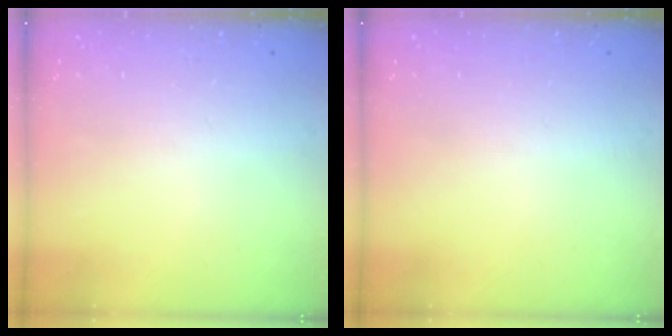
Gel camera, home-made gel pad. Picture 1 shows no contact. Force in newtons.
{"total": 0.0}